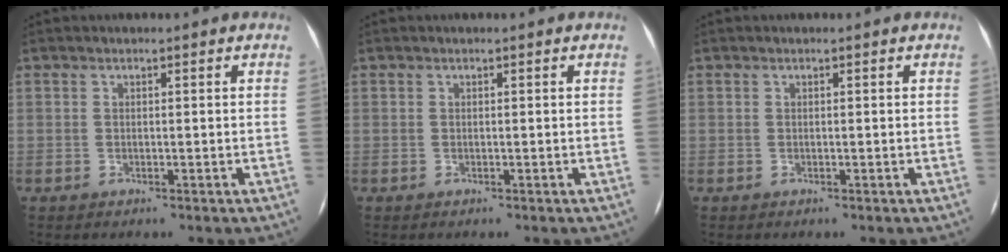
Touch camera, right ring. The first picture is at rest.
{"total": 0.0}
{"total": 0.0}